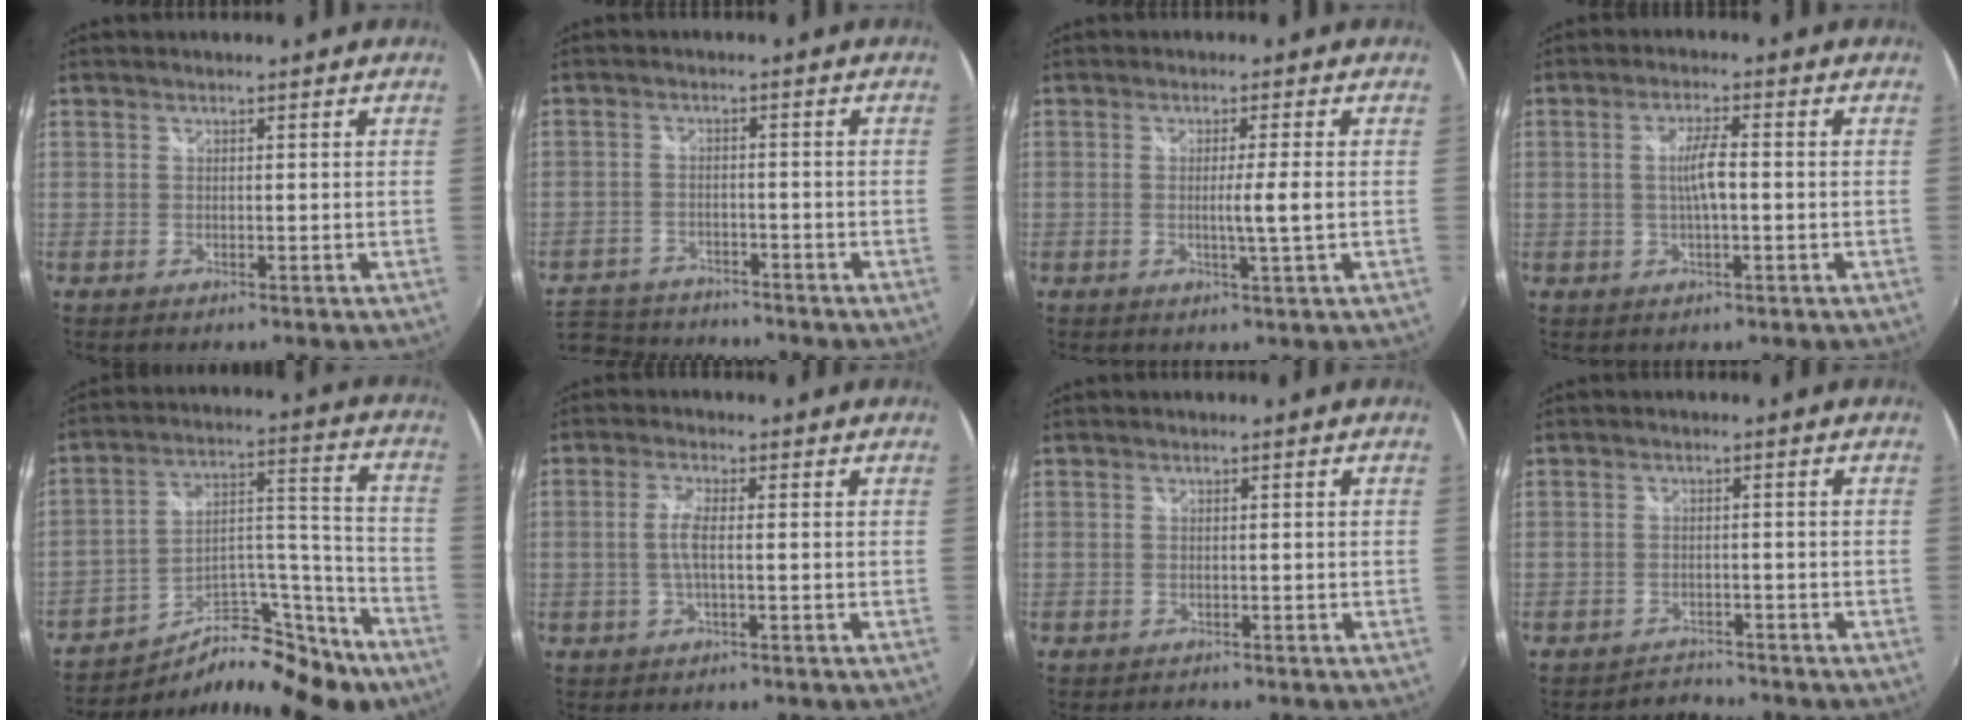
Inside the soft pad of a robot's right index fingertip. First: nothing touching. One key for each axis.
{"total": 11.1, "fx": -9.6, "fy": 4.8, "fz": 2.9, "tx": -0.093, "ty": 0.010, "tz": -0.159}
{"total": 3.4, "fx": -0.4, "fy": -1.1, "fz": 3.2, "tx": -0.049, "ty": -0.007, "tz": -0.010}
{"total": 4.3, "fx": -0.3, "fy": 0.5, "fz": 4.2, "tx": -0.077, "ty": 0.002, "tz": -0.004}
{"total": 21.1, "fx": -14.4, "fy": 9.9, "fz": 11.8, "tx": -0.191, "ty": 0.034, "tz": -0.202}
{"total": 3.3, "fx": -0.5, "fy": 0.4, "fz": 3.2, "tx": -0.066, "ty": 0.000, "tz": -0.007}
{"total": 1.4, "fx": -1.2, "fy": 0.7, "fz": -0.3, "tx": 0.001, "ty": 0.004, "tz": -0.016}
{"total": 2.8, "fx": -2.5, "fy": 1.0, "fz": -0.9, "tx": 0.008, "ty": 0.011, "tz": -0.045}